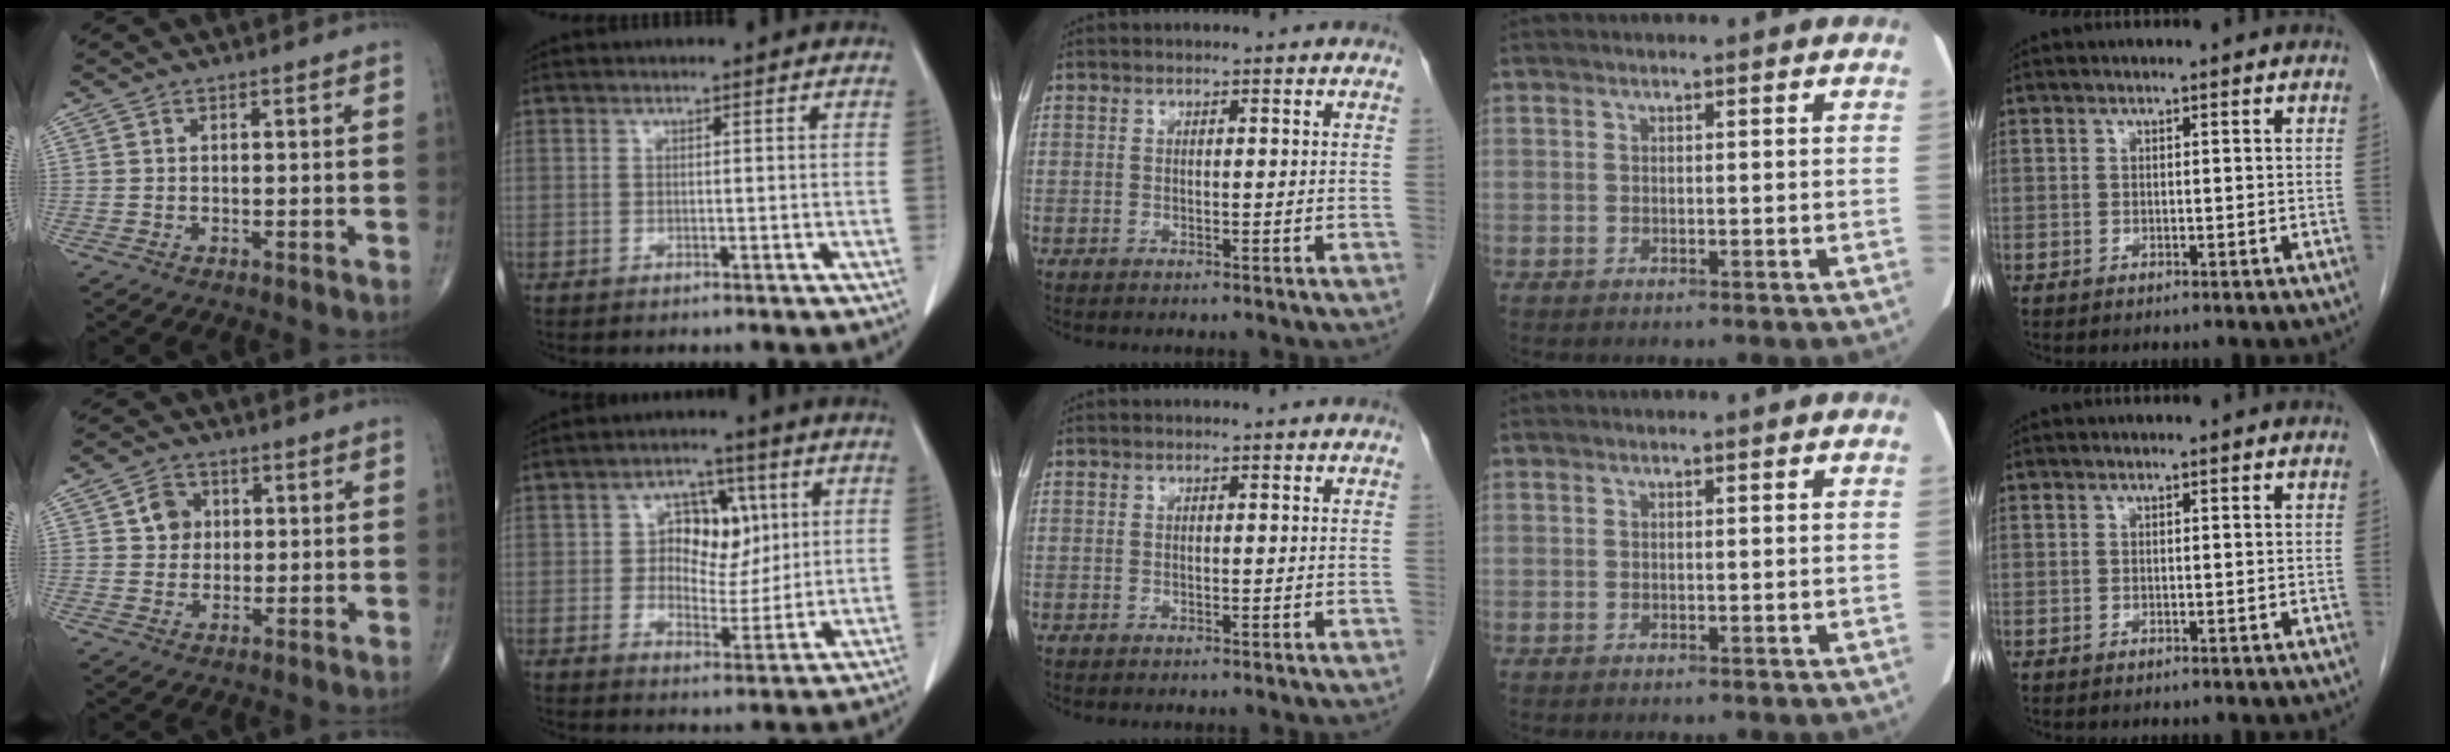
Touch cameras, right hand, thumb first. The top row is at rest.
{"thumb": {"total": 4.8, "force": [1.1, 4.3, 2.0], "torque": [-0.007, 0.000, 0.015]}, "index": {"total": 8.5, "force": [2.0, 5.6, 6.0], "torque": [-0.082, 0.020, 0.037]}}